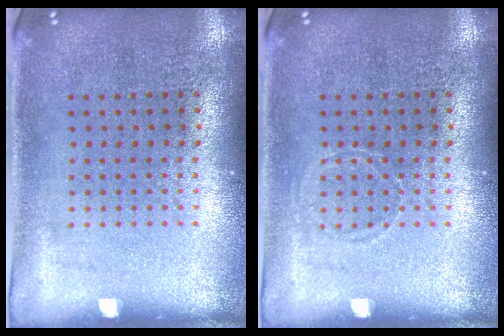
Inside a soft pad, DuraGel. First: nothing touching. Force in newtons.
{"total": 0.6, "press": 0.6, "slide": 0.0}